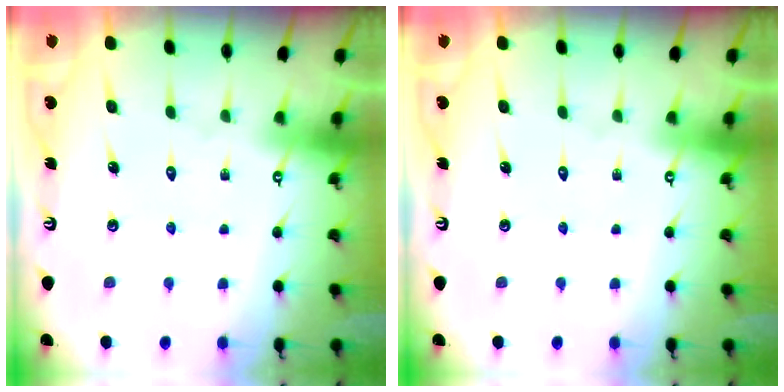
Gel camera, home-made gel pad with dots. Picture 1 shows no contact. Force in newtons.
{"total": 0.0}